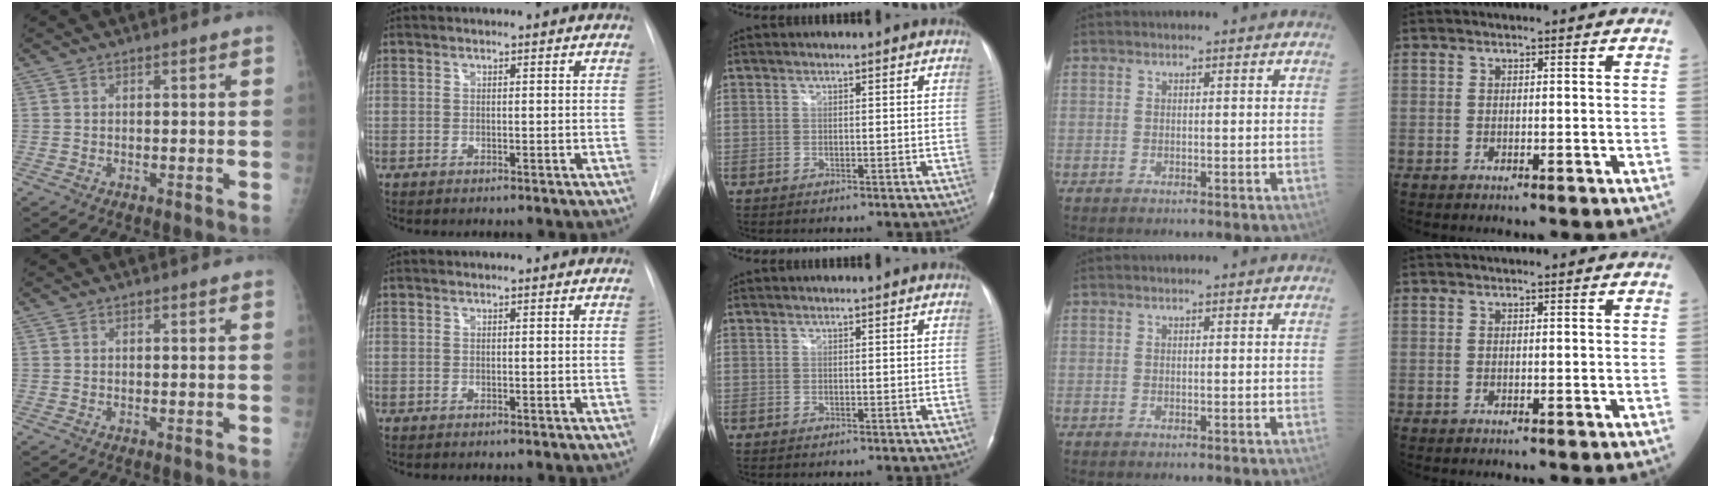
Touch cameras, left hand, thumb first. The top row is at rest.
{}